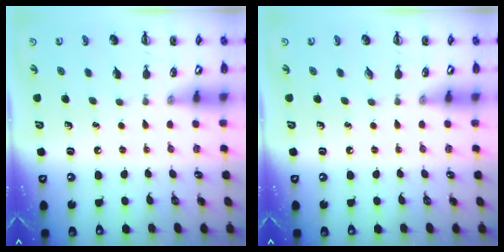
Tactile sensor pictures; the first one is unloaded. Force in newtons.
{"total": 0.0}